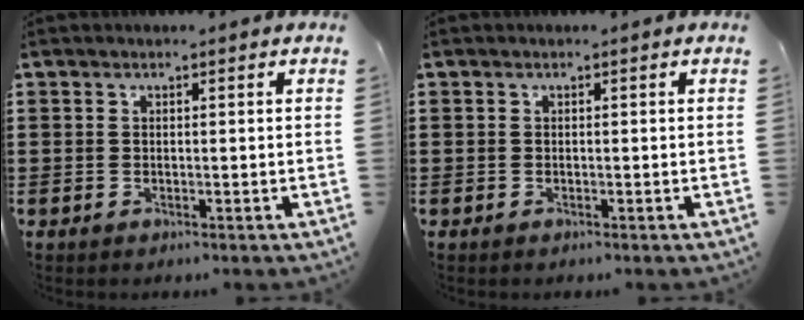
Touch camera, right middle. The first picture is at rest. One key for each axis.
{"total": 0.0}